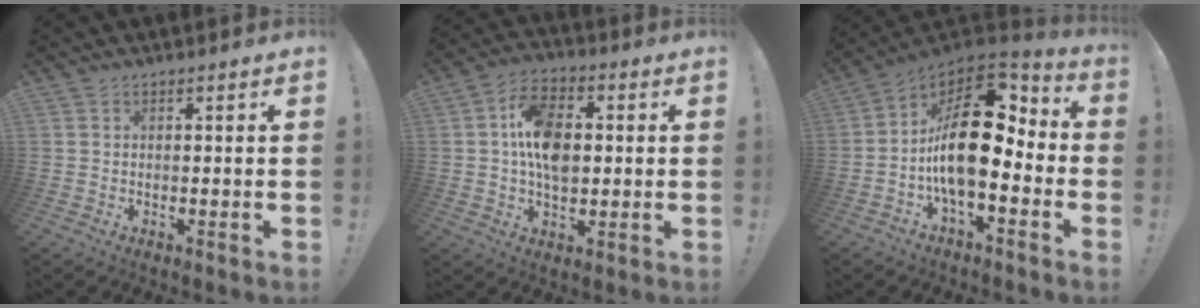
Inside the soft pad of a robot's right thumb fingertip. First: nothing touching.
{"total": 13.6, "force": [0.6, 9.1, 10.0], "torque": [-0.174, 0.014, 0.012]}
{"total": 20.4, "force": [-0.1, 9.8, 17.9], "torque": [-0.312, 0.007, 0.001]}